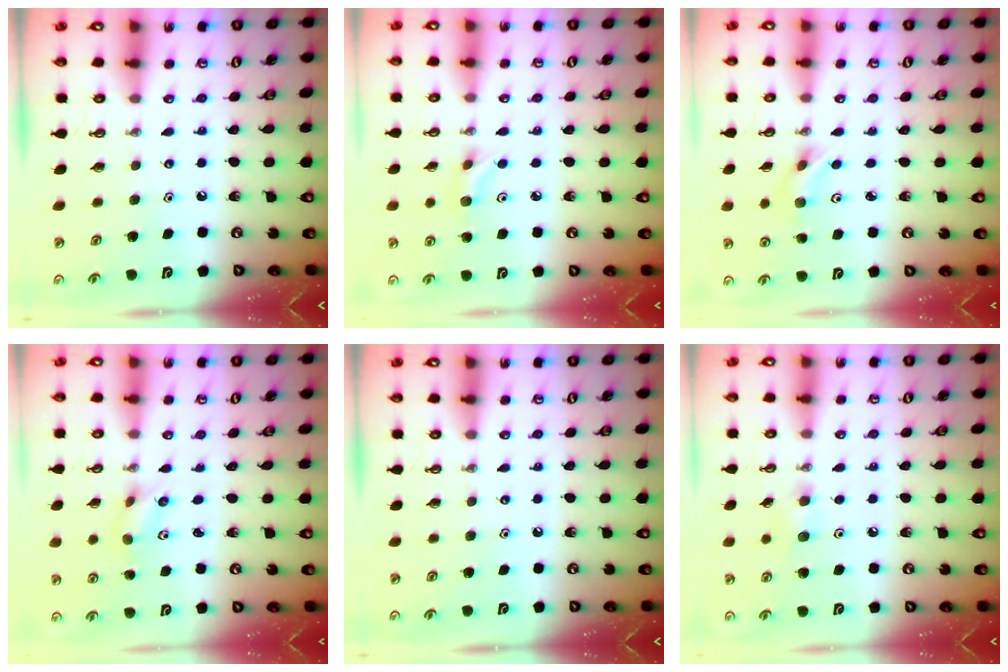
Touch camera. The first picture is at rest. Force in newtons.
{"total": 4.6, "press": 4.5, "slide": 0.8}
{"total": 3.9, "press": 3.2, "slide": 2.2}
{"total": 2.5, "press": 2.3, "slide": 0.9}
{"total": 0.0}
{"total": 7.0, "press": 5.9, "slide": 3.7}